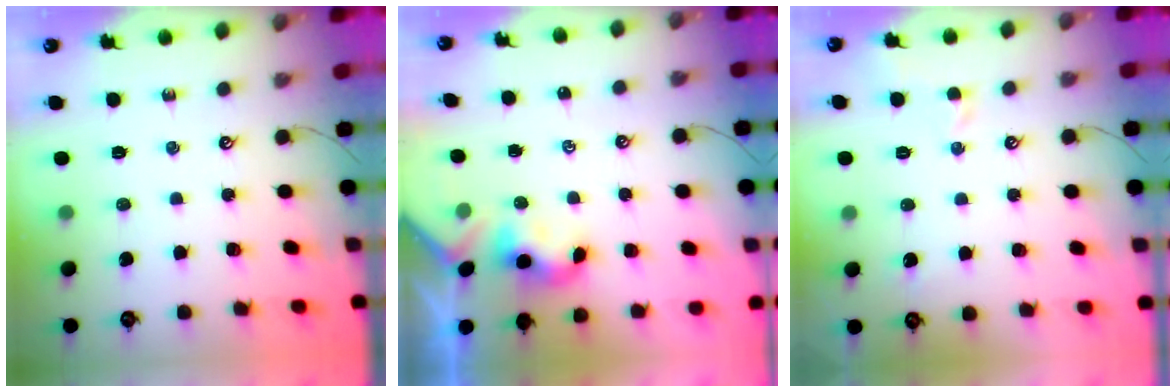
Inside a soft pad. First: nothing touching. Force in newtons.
{"total": 2.3, "press": 2.3, "slide": 0.3}
{"total": 0.9, "press": 0.8, "slide": 0.3}